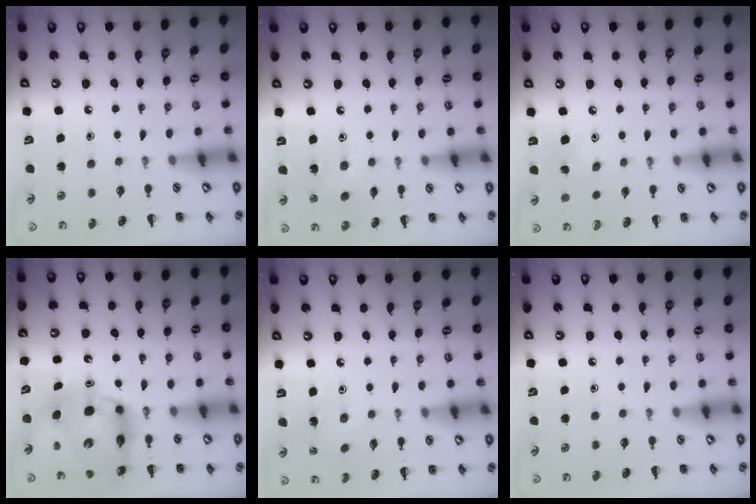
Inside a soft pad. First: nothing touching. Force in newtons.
{"total": 2.5, "press": 2.4, "slide": 0.7}
{"total": 2.9, "press": 2.8, "slide": 0.8}
{"total": 11.2, "press": 10.7, "slide": 3.3}
{"total": 1.4, "press": 1.2, "slide": 0.6}
{"total": 0.0}